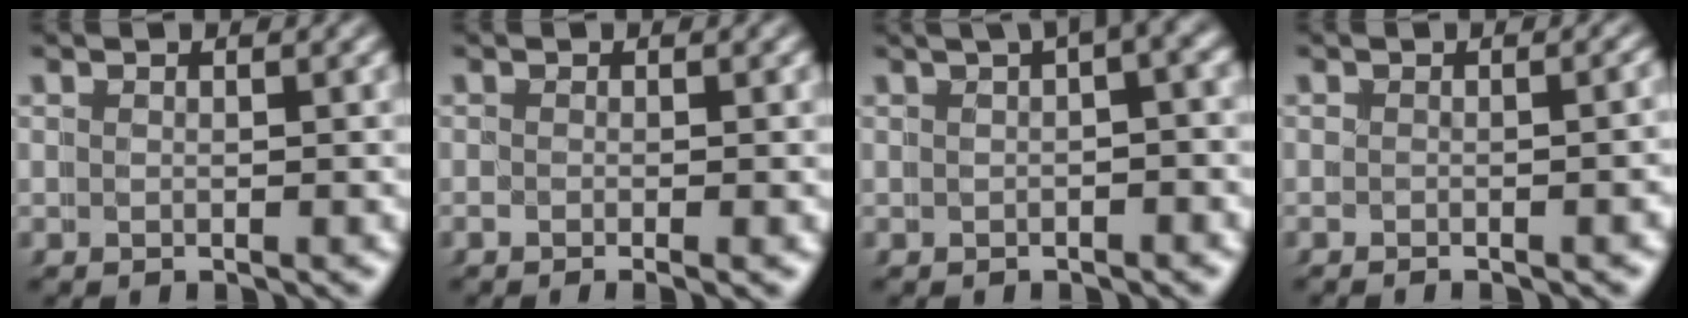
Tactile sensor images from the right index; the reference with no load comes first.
{"total": 1.3, "force": [-0.6, -0.4, 1.1], "torque": [-0.007, 0.000, -0.013]}
{"total": 3.9, "force": [1.2, 1.5, 3.4], "torque": [-0.024, 0.031, 0.008]}
{"total": 1.3, "force": [-0.7, -0.2, 1.1], "torque": [0.001, 0.009, -0.017]}